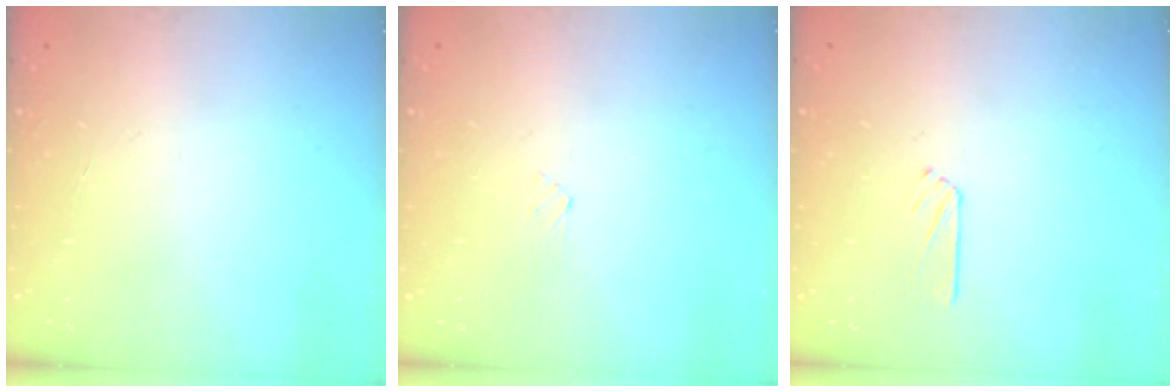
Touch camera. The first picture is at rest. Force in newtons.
{"total": 2.4, "press": 2.3, "slide": 0.4}
{"total": 2.3, "press": 2.3, "slide": 0.2}